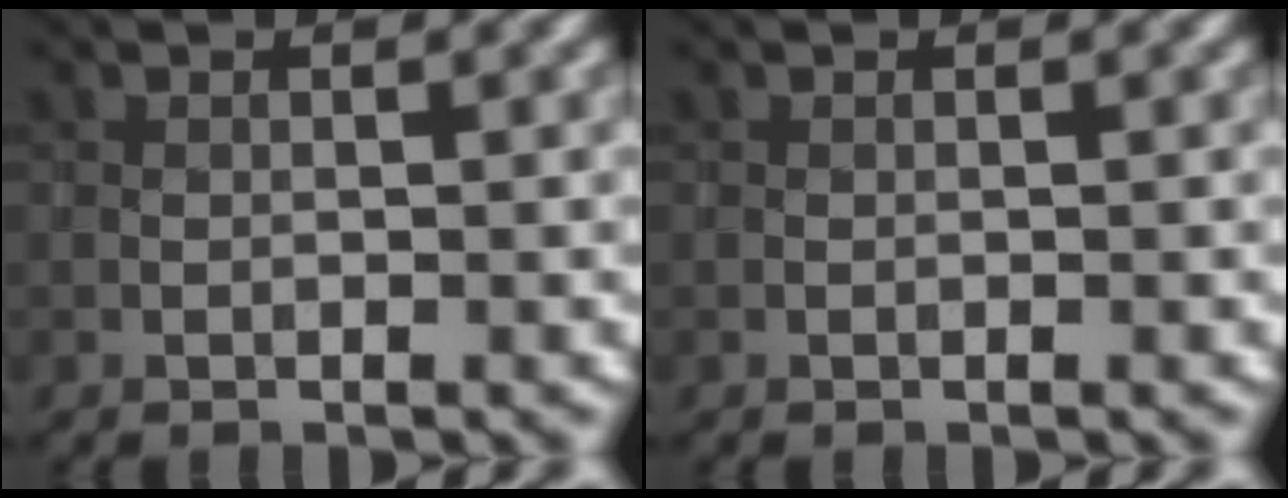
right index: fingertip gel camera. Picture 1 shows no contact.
{"total": 0.0}